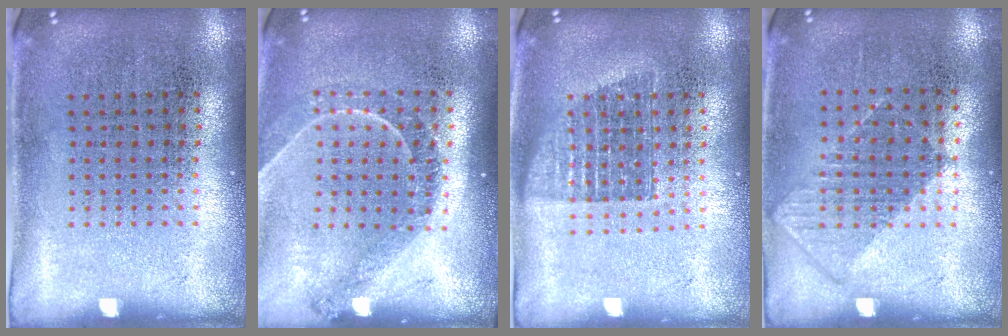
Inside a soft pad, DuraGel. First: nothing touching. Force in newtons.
{"total": 1.3, "press": 1.2, "slide": 0.2}
{"total": 1.2, "press": 1.0, "slide": 0.7}
{"total": 0.8, "press": 0.6, "slide": 0.4}